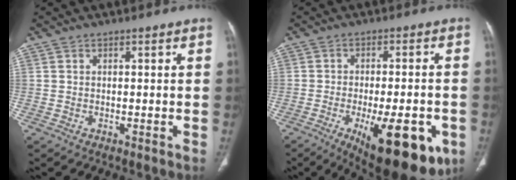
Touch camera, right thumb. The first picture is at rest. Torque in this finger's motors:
{"motor_torque": [2.01, 2.17, 0.82, -0.77, 0.45]}